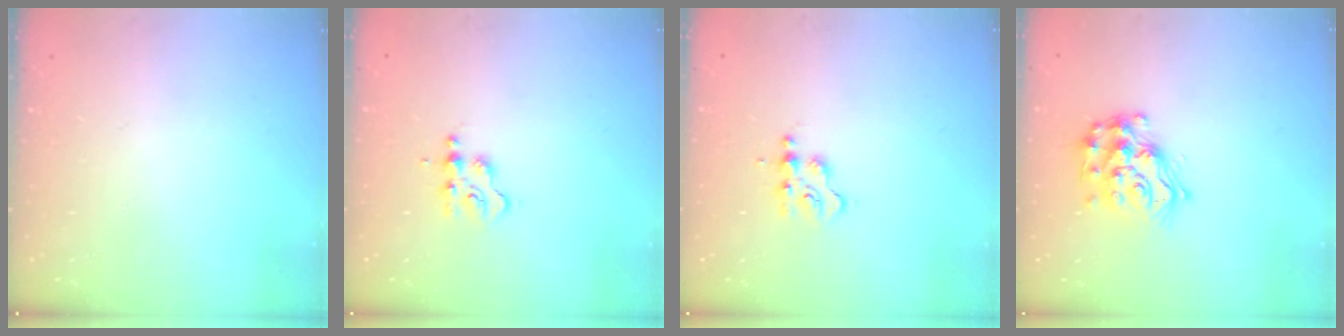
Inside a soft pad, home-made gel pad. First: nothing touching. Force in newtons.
{"total": 2.9, "press": 2.9, "slide": 0.4}
{"total": 2.9, "press": 2.9, "slide": 0.4}
{"total": 15.3, "press": 15.2, "slide": 1.0}